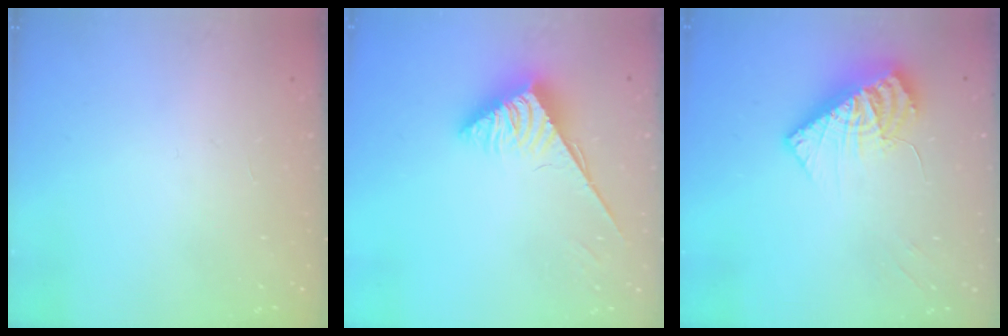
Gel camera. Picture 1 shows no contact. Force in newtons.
{"total": 3.7, "press": 3.7, "slide": 0.5}
{"total": 13.5, "press": 13.3, "slide": 2.2}